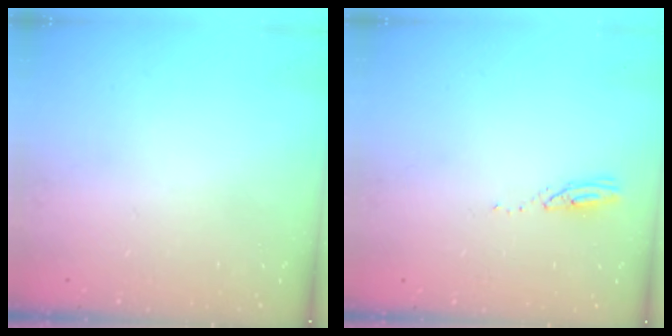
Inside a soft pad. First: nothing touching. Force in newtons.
{"total": 3.0, "press": 3.0, "slide": 0.2}